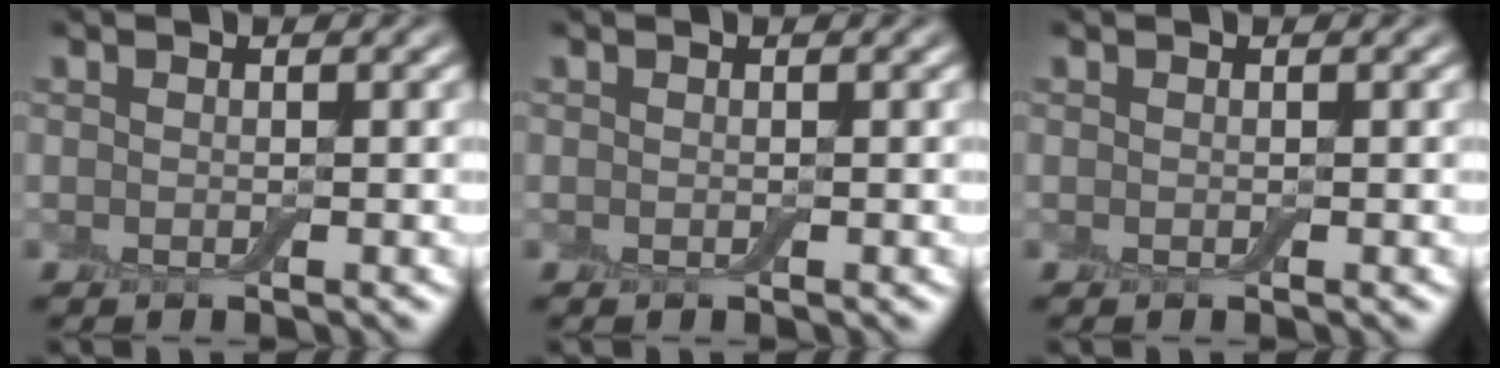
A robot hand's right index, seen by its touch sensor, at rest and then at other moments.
{"total": 0.0}
{"total": 0.0}